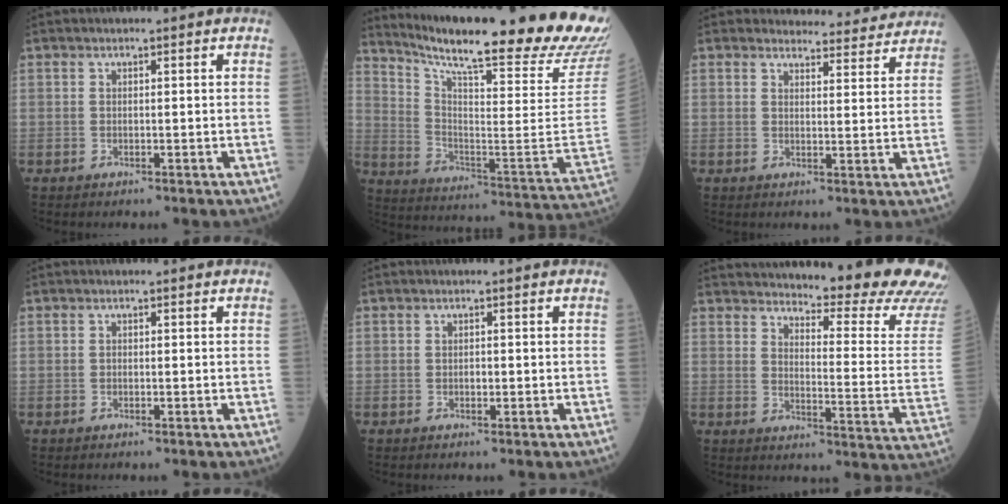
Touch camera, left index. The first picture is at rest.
{"total": 30.5, "force": [25.9, 0.8, 16.2], "torque": [-0.274, -0.101, 0.351]}
{"total": 9.5, "force": [9.2, 2.0, 0.4], "torque": [0.021, -0.007, 0.091]}
{"total": 0.0}
{"total": 0.6, "force": [0.0, 0.3, 0.5], "torque": [-0.010, 0.001, -0.002]}
{"total": 22.7, "force": [21.2, 0.4, 8.3], "torque": [-0.121, -0.109, 0.249]}